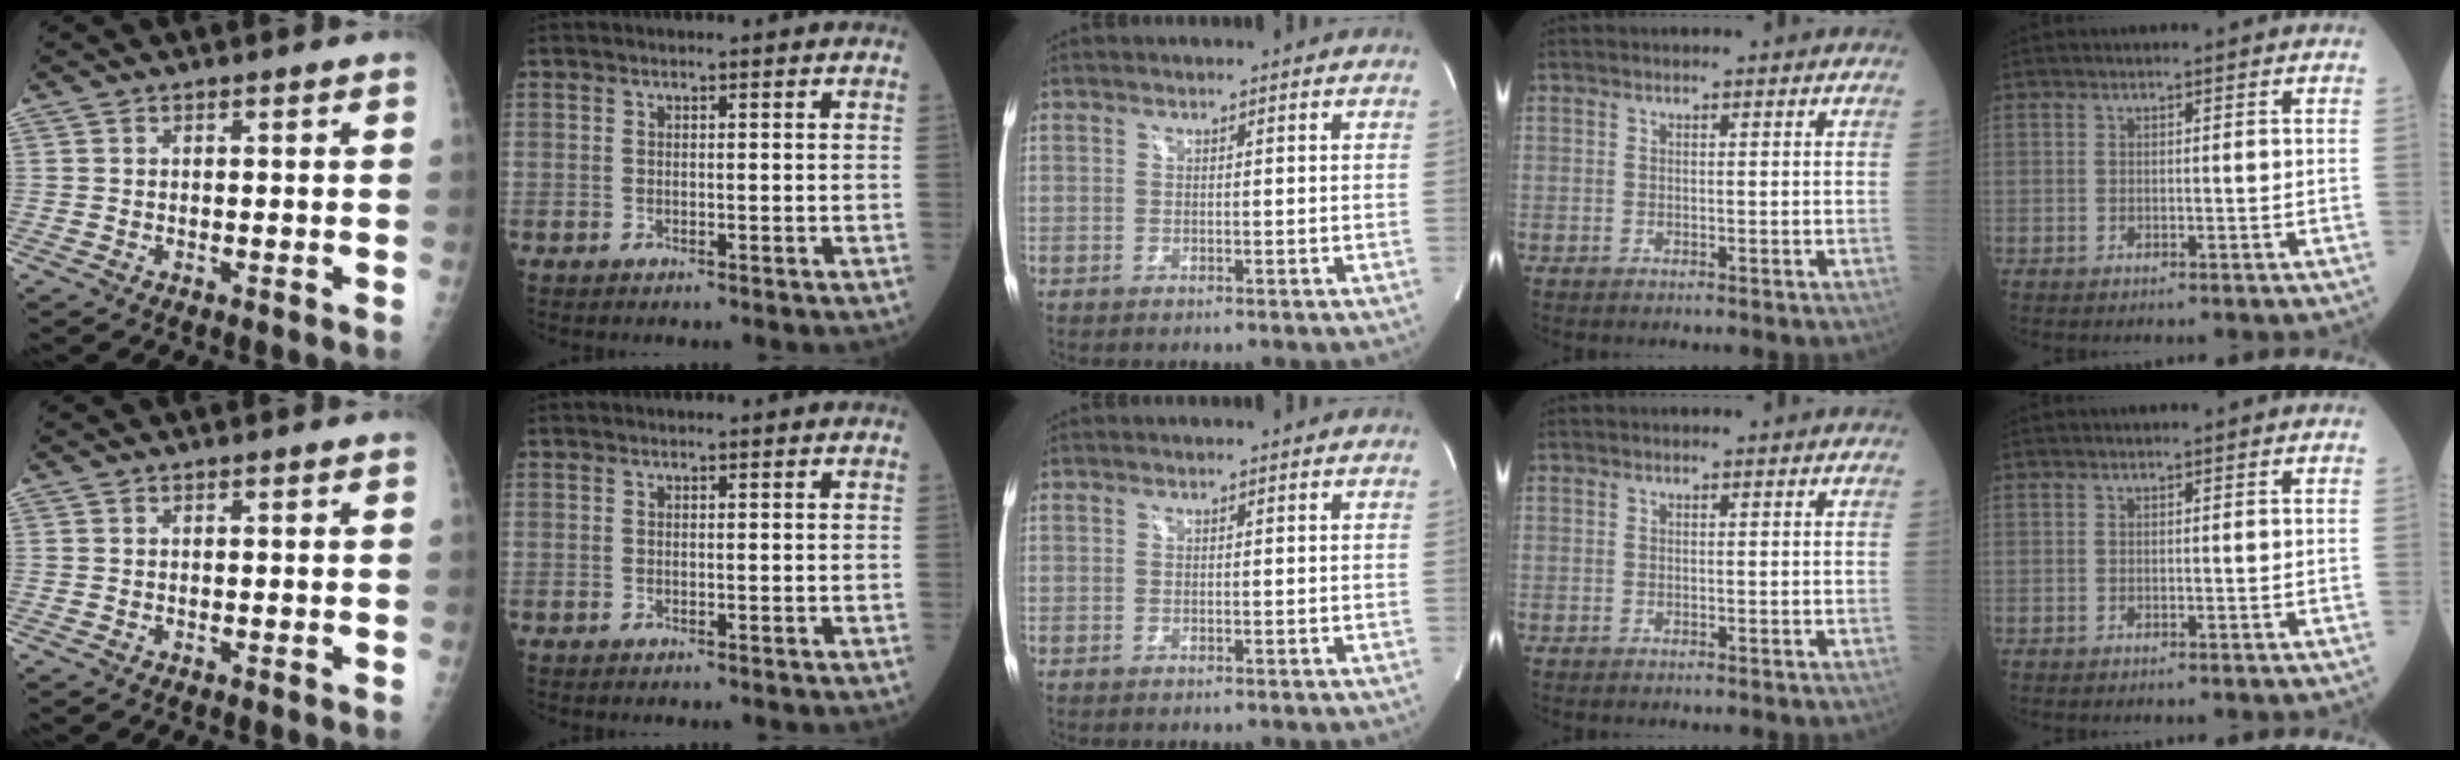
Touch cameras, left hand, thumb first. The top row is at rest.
{}